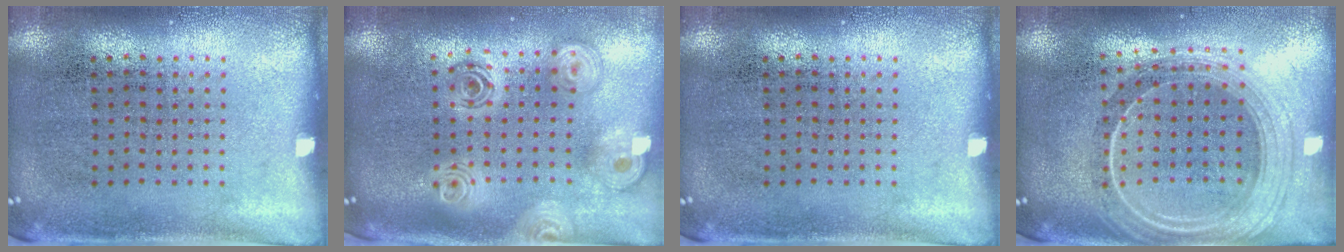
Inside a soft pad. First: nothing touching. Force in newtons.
{"total": 2.4, "press": 1.9, "slide": 1.5}
{"total": 0.0}
{"total": 2.3, "press": 2.0, "slide": 1.2}